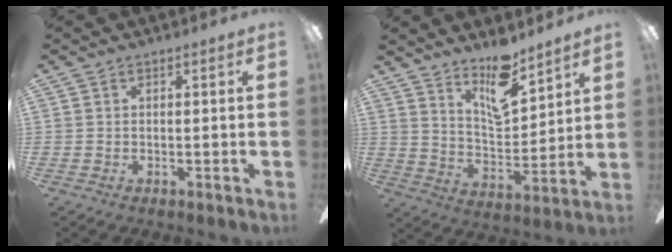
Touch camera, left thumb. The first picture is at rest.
{"total": 12.8, "force": [10.0, 4.3, 6.7], "torque": [-0.103, -0.066, 0.175]}